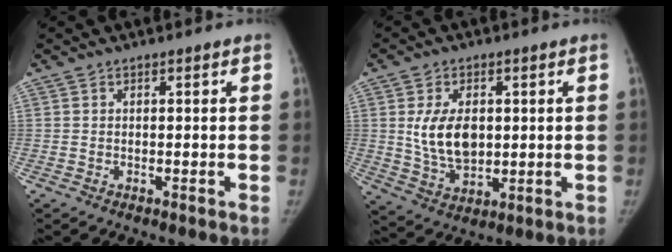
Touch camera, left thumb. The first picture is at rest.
{"total": 9.9, "force": [1.4, 6.4, 7.5], "torque": [-0.116, -0.014, 0.039]}